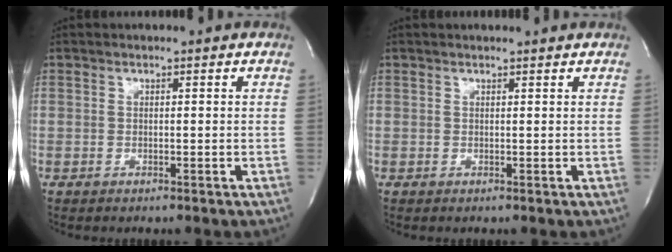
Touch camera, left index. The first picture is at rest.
{"total": 2.4, "force": [2.3, -0.1, 0.6], "torque": [-0.010, 0.009, 0.026]}